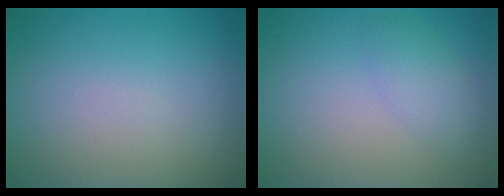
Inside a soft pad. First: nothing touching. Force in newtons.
{"total": 2.0, "press": 2.0, "slide": 0.2}